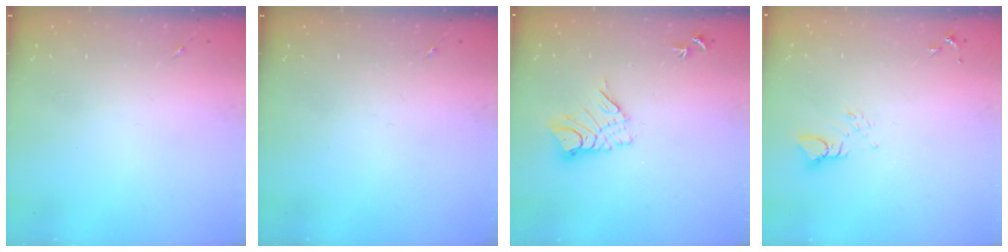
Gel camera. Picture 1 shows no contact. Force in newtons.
{"total": 0.0}
{"total": 9.8, "press": 9.8, "slide": 0.9}
{"total": 4.1, "press": 4.1, "slide": 0.4}